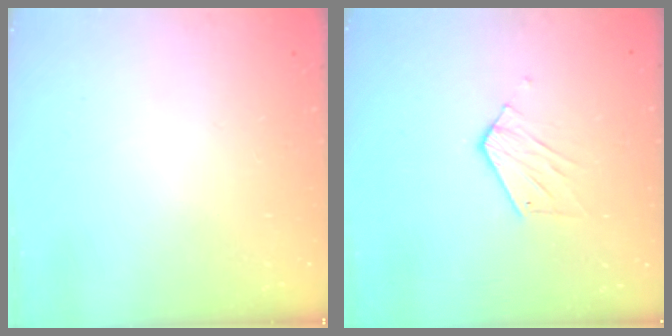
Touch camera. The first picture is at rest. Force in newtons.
{"total": 6.4, "press": 6.4, "slide": 0.2}